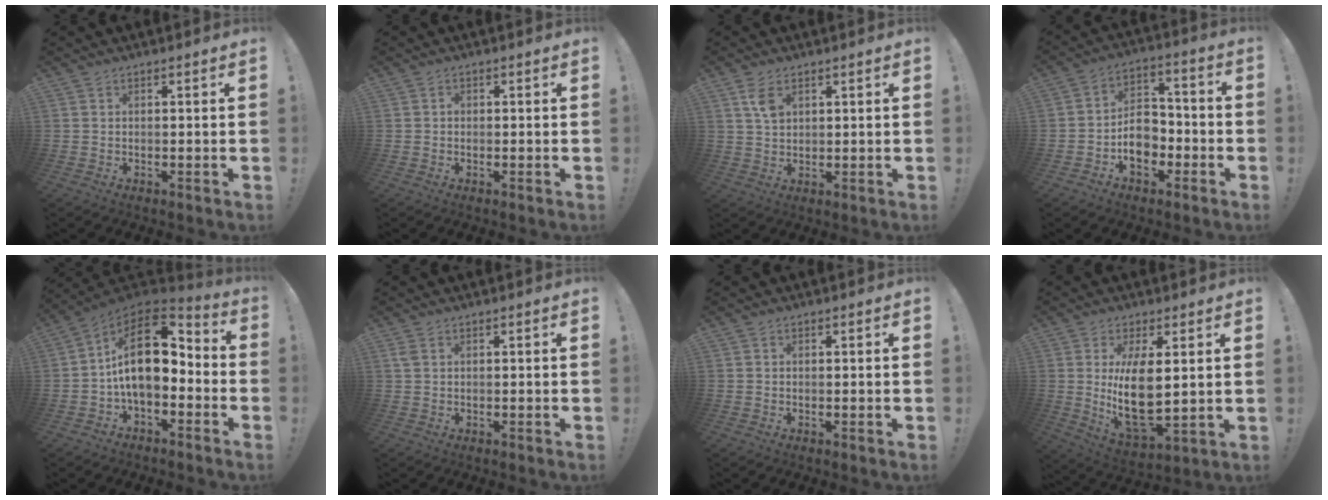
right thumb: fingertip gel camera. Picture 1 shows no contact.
{"total": 0.7, "force": [-0.3, 0.7, 0.2], "torque": [-0.003, 0.004, -0.006]}
{"total": 5.3, "force": [2.3, 3.1, 3.7], "torque": [-0.056, -0.007, 0.042]}
{"total": 11.2, "force": [-3.9, 8.3, 6.5], "torque": [-0.095, 0.027, -0.063]}
{"total": 17.9, "force": [2.3, 9.5, 15.1], "torque": [-0.261, -0.006, 0.039]}
{"total": 1.5, "force": [0.7, 0.8, 1.1], "torque": [-0.026, 0.005, 0.013]}
{"total": 0.0}
{"total": 13.6, "force": [2.5, 6.1, 11.8], "torque": [-0.222, -0.036, 0.043]}